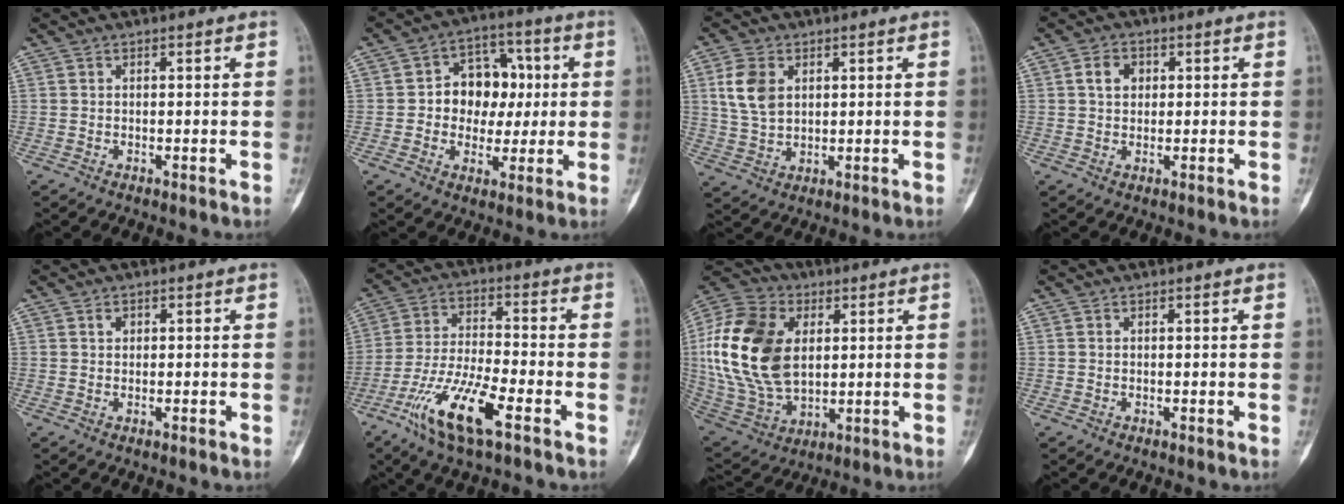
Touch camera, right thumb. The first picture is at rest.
{"total": 11.7, "force": [0.7, 9.0, 7.4], "torque": [-0.053, 0.022, 0.008]}
{"total": 7.6, "force": [2.3, 5.1, 5.1], "torque": [-0.095, -0.005, 0.050]}
{"total": 3.8, "force": [0.9, 3.0, 2.3], "torque": [-0.033, 0.004, 0.012]}
{"total": 0.9, "force": [0.3, 0.7, 0.5], "torque": [-0.006, 0.001, 0.002]}
{"total": 13.2, "force": [-6.9, 3.1, 10.8], "torque": [-0.230, 0.020, -0.132]}
{"total": 22.4, "force": [3.4, 14.9, 16.4], "torque": [-0.327, -0.008, 0.068]}
{"total": 0.0}